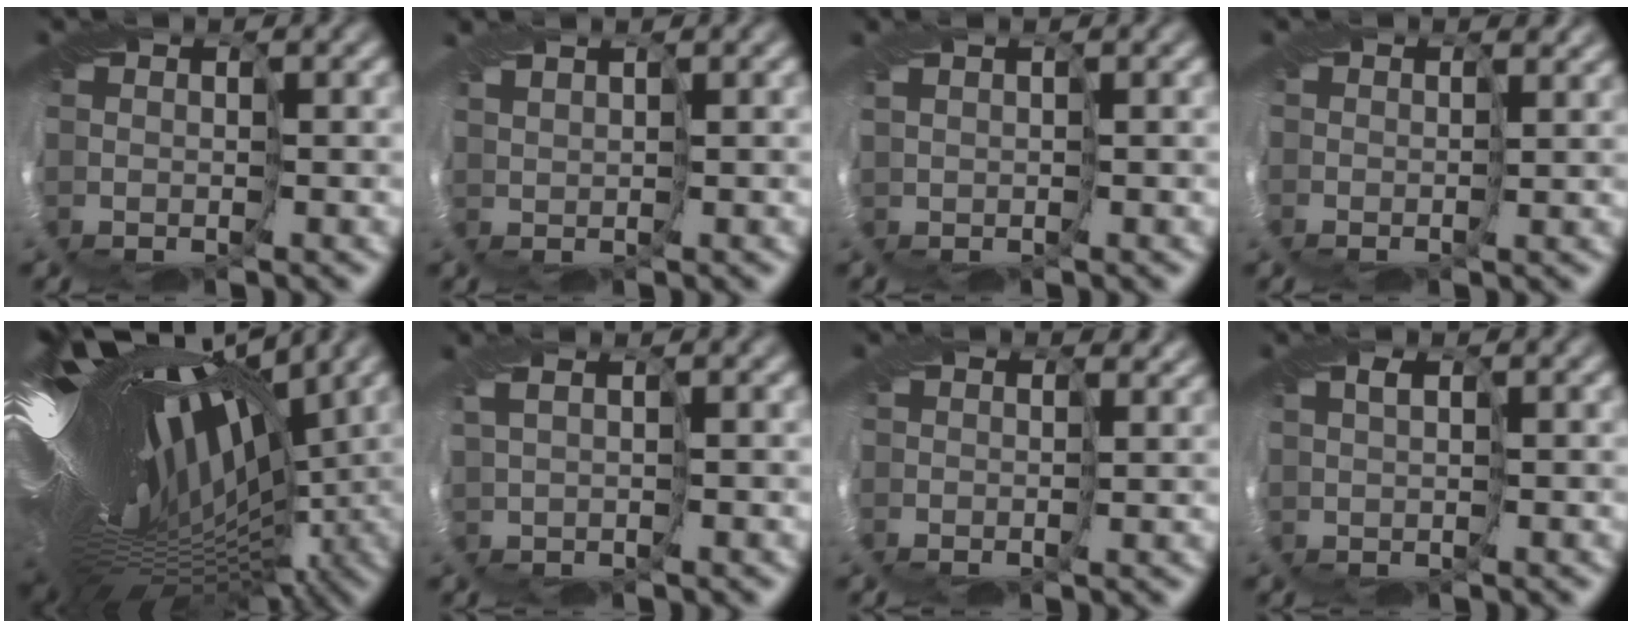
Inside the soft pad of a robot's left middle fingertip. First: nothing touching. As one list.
[{"total": 1.3, "force": [1.0, 0.3, 0.7], "torque": [-0.025, 0.007, 0.021]}, {"total": 1.1, "force": [0.5, 0.4, 0.9], "torque": [-0.020, 0.004, 0.016]}, {"total": 2.0, "force": [1.8, 0.7, 0.4], "torque": [-0.012, 0.004, 0.026]}, {"total": 19.9, "force": [1.3, 8.8, 17.8], "torque": [-0.267, 0.012, 0.021]}, {"total": 1.4, "force": [0.1, 0.4, 1.3], "torque": [-0.034, 0.003, 0.003]}, {"total": 2.2, "force": [1.4, 1.4, 0.7], "torque": [-0.017, 0.006, 0.020]}, {"total": 0.7, "force": [-0.2, 0.2, 0.7], "torque": [-0.018, 0.003, -0.004]}]